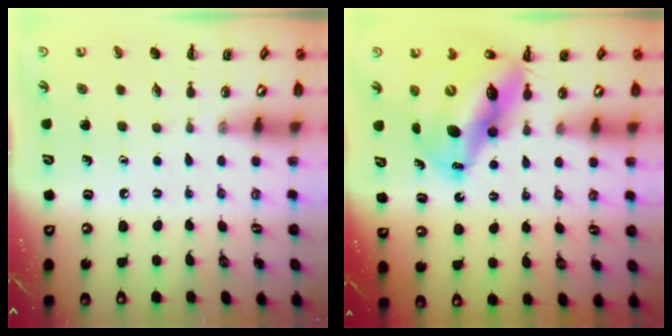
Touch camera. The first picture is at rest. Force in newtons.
{"total": 15.8, "press": 15.3, "slide": 4.2}